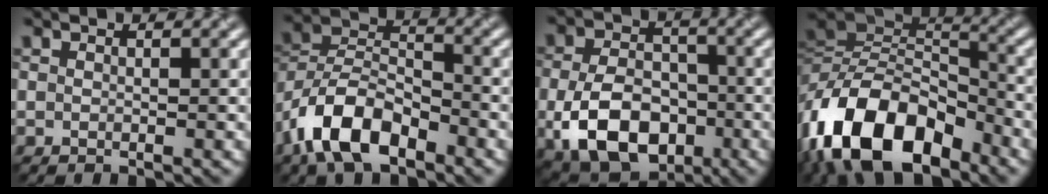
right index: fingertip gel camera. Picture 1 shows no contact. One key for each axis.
{"total": 8.3, "fx": -5.0, "fy": 4.1, "fz": 5.1, "tx": -0.090, "ty": 0.013, "tz": -0.104}
{"total": 9.4, "fx": -3.1, "fy": 6.3, "fz": 6.2, "tx": -0.127, "ty": -0.010, "tz": -0.055}
{"total": 13.8, "fx": -6.7, "fy": 7.5, "fz": 9.4, "tx": -0.177, "ty": 0.015, "tz": -0.135}